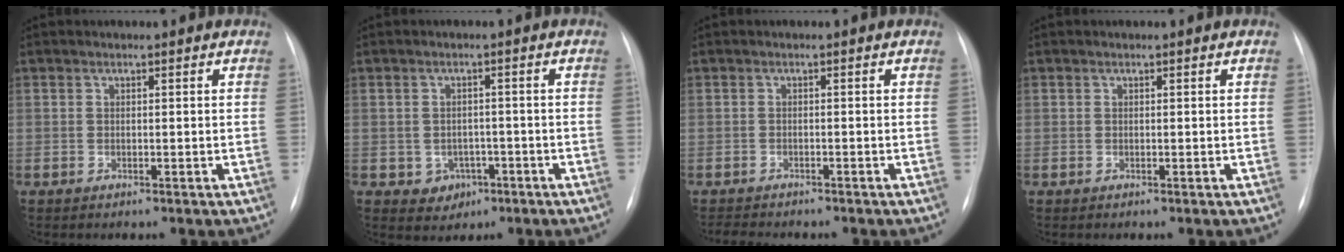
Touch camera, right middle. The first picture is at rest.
{"total": 3.7, "force": [-1.5, 3.2, 1.1], "torque": [-0.011, 0.008, -0.010]}
{"total": 3.3, "force": [-3.1, 0.3, 1.1], "torque": [-0.016, -0.009, -0.046]}
{"total": 0.0}